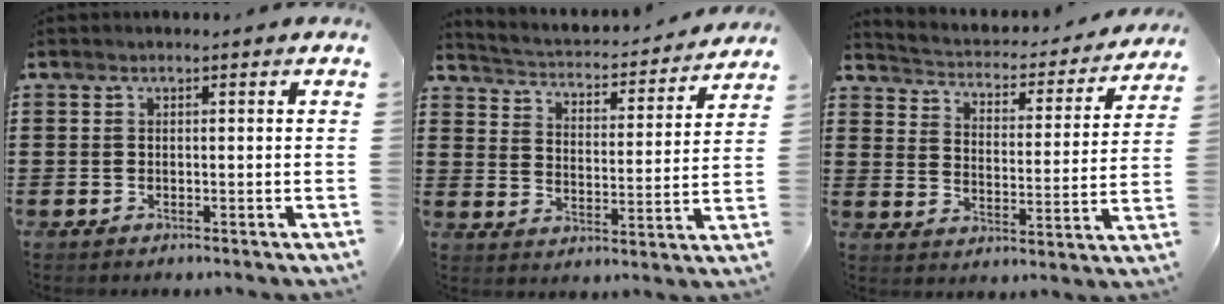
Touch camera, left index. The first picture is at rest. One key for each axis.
{"total": 2.5, "fx": 2.5, "fy": 0.1, "fz": 0.1, "tx": -0.023, "ty": -0.032, "tz": 0.032}
{"total": 2.5, "fx": 2.5, "fy": 0.3, "fz": 0.2, "tx": -0.027, "ty": -0.029, "tz": 0.031}